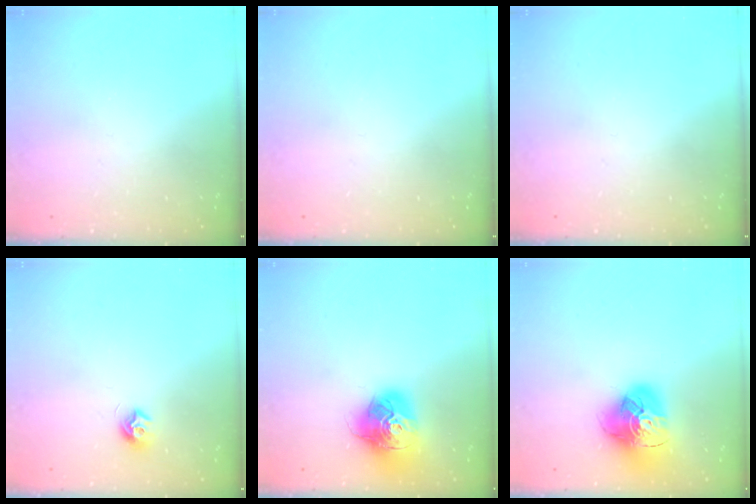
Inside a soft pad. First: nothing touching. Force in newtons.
{"total": 0.0}
{"total": 0.0}
{"total": 6.7, "press": 6.6, "slide": 0.6}
{"total": 16.4, "press": 16.4, "slide": 1.7}
{"total": 17.2, "press": 17.0, "slide": 1.9}